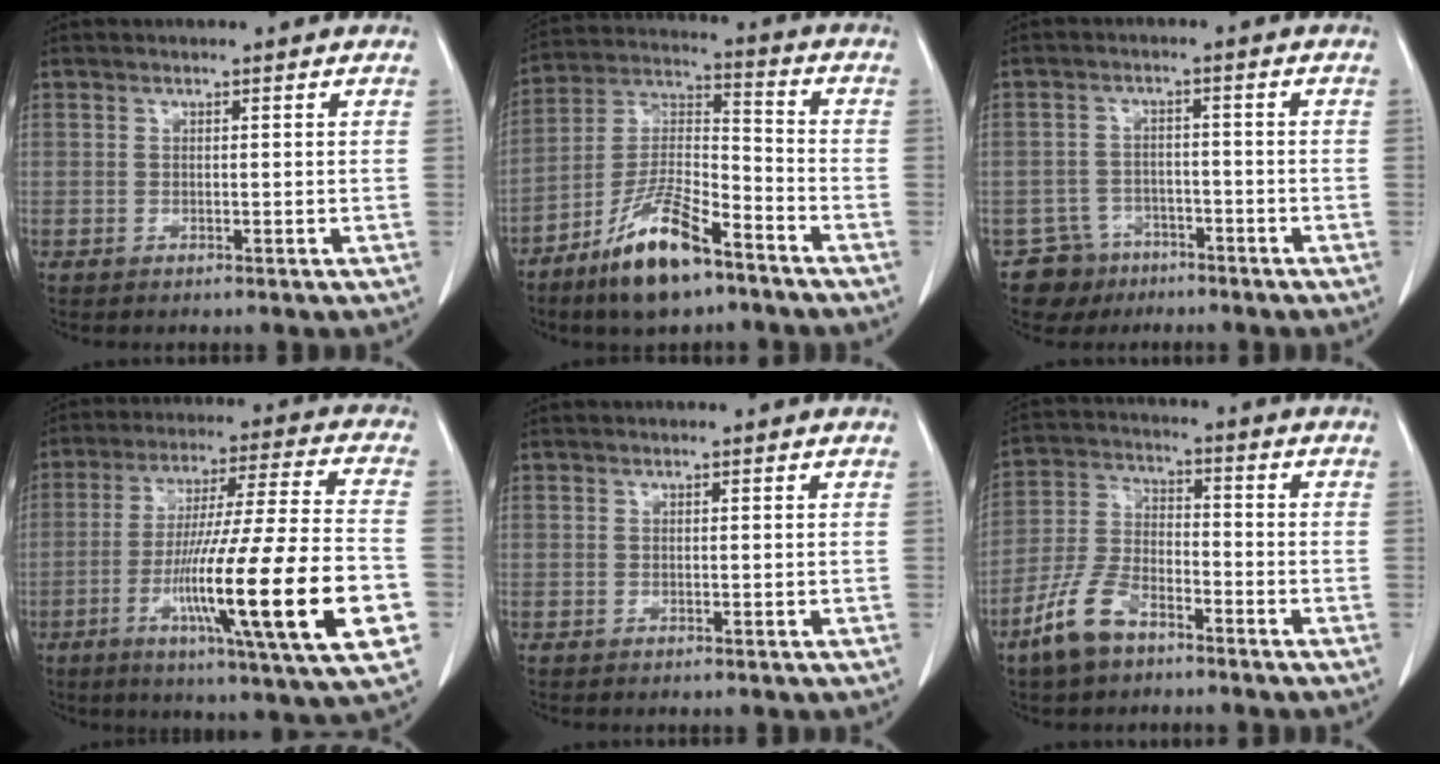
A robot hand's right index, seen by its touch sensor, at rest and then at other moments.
{"total": 14.0, "force": [-9.2, 3.7, 9.9], "torque": [-0.200, -0.005, -0.168]}
{"total": 5.5, "force": [-3.7, 4.0, -0.4], "torque": [0.013, 0.010, -0.060]}
{"total": 24.2, "force": [-7.0, 0.4, 23.2], "torque": [-0.356, -0.026, -0.118]}
{"total": 0.0}
{"total": 9.2, "force": [-6.1, 4.3, 5.4], "torque": [-0.130, -0.001, -0.123]}